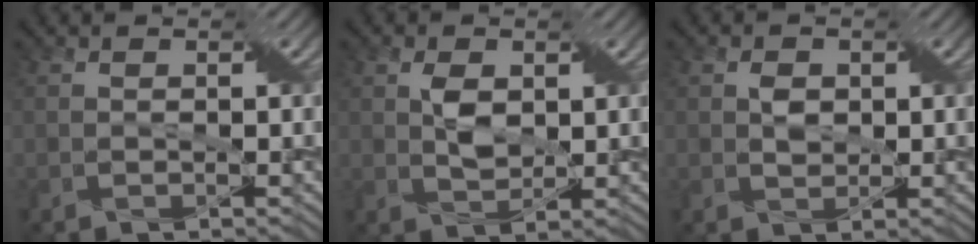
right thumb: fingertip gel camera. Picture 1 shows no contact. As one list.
[{"total": 3.3, "force": [0.9, 2.0, 2.5], "torque": [-0.053, 0.000, 0.018]}, {"total": 1.9, "force": [0.4, 1.4, 1.2], "torque": [-0.027, -0.001, 0.008]}]